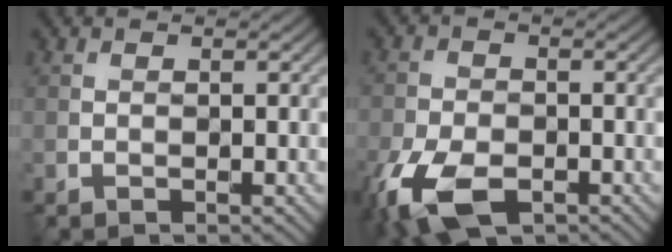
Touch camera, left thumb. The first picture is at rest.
{"total": 9.3, "force": [-4.9, 4.8, 6.2], "torque": [-0.148, -0.026, -0.100]}